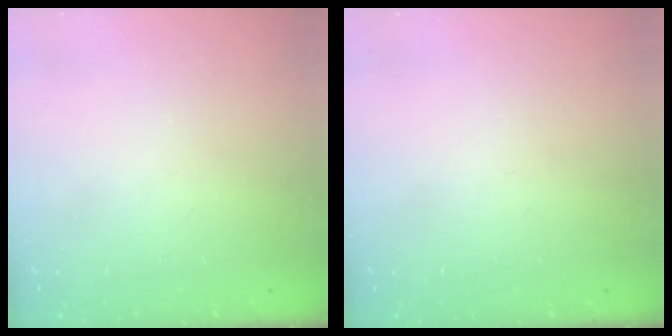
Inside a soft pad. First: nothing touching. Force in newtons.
{"total": 0.0}